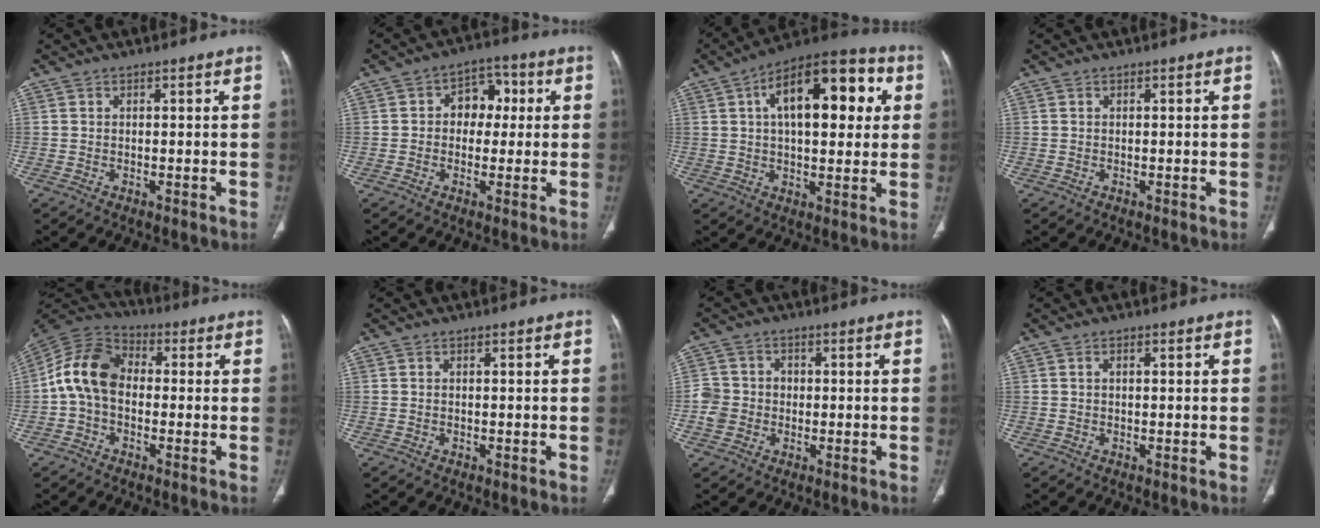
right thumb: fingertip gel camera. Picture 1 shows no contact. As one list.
[{"total": 7.4, "force": [0.9, 5.6, 4.8], "torque": [-0.029, 0.020, 0.006]}, {"total": 20.1, "force": [5.1, 9.8, 16.8], "torque": [-0.214, 0.022, 0.065]}, {"total": 0.0}, {"total": 11.5, "force": [-0.5, 8.3, 8.0], "torque": [-0.145, 0.032, -0.024]}, {"total": 0.0}, {"total": 5.4, "force": [-1.0, 5.0, 1.7], "torque": [-0.016, 0.015, -0.023]}, {"total": 1.0, "force": [0.2, 0.5, 0.8], "torque": [-0.020, 0.006, 0.005]}]